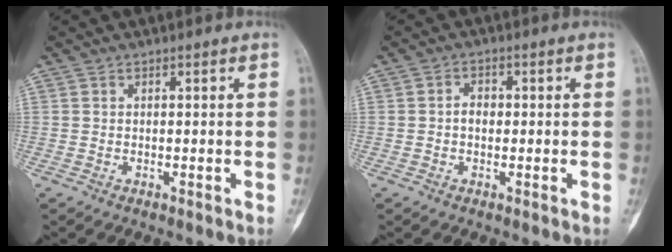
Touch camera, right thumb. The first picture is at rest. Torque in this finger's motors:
{"motor_torque": [-0.04, 0.02, 0.05, -0.07, 0.03]}